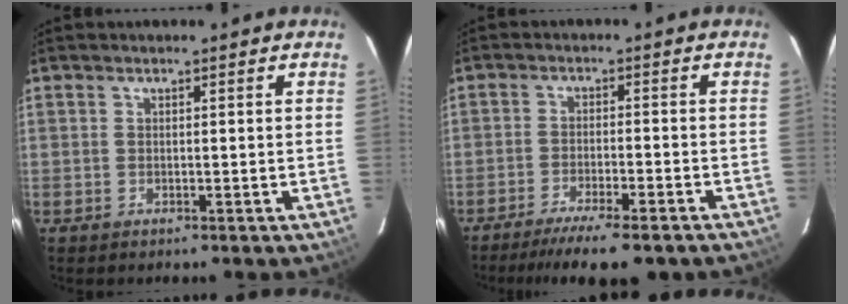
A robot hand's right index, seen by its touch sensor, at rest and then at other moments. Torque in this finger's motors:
{"motor_torque": [1.14, -1.00, 0.57, 0.12]}